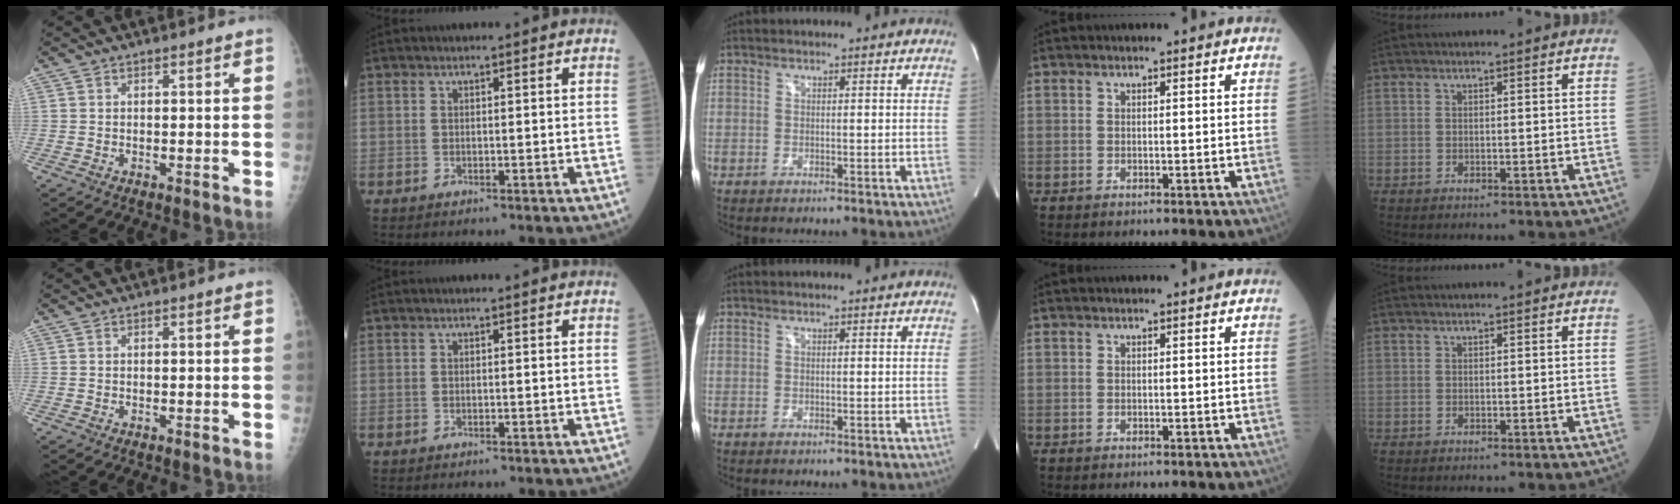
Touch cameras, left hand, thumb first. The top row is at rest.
{}